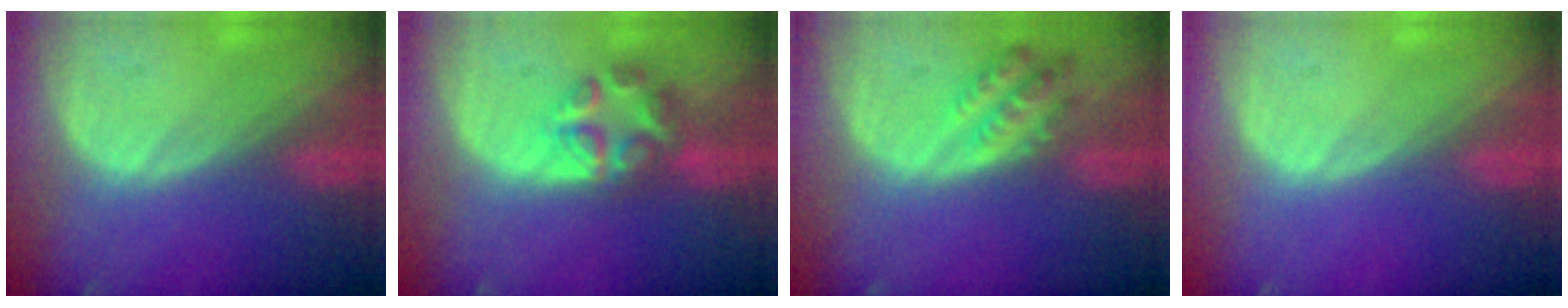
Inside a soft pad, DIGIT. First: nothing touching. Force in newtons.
{"total": 7.0, "press": 5.9, "slide": 3.8}
{"total": 4.8, "press": 4.8, "slide": 0.5}
{"total": 0.0}